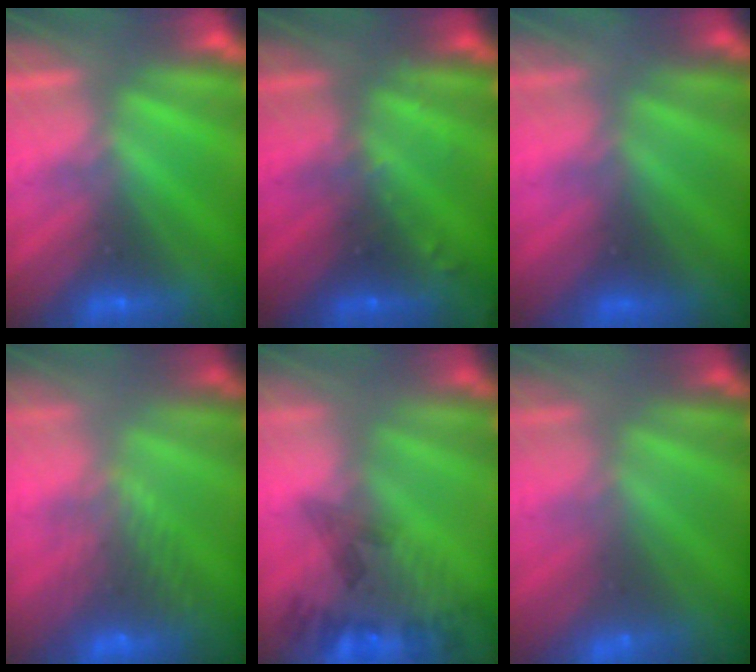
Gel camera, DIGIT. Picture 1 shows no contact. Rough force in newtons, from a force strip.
{"total": 2.9}
{"total": 6.0}
{"total": 9.0}
{"total": 7.6}
{"total": 2.9}